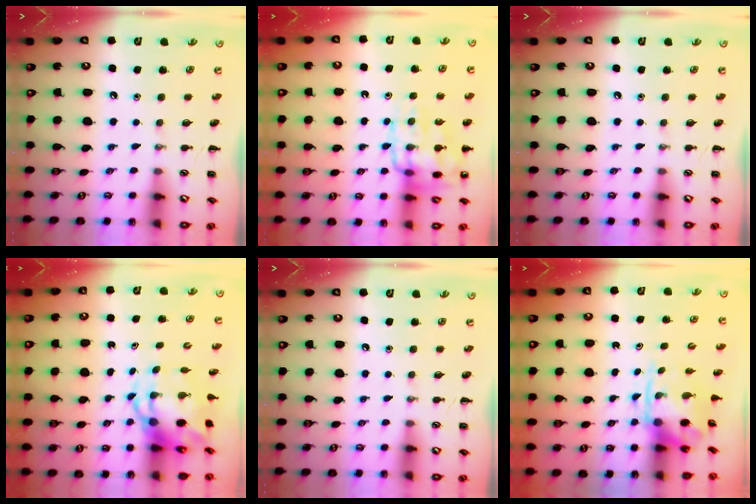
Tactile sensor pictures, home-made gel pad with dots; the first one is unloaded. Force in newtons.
{"total": 15.4, "press": 15.2, "slide": 1.9}
{"total": 0.0}
{"total": 6.4, "press": 6.2, "slide": 1.7}
{"total": 0.0}
{"total": 3.8, "press": 3.7, "slide": 0.8}